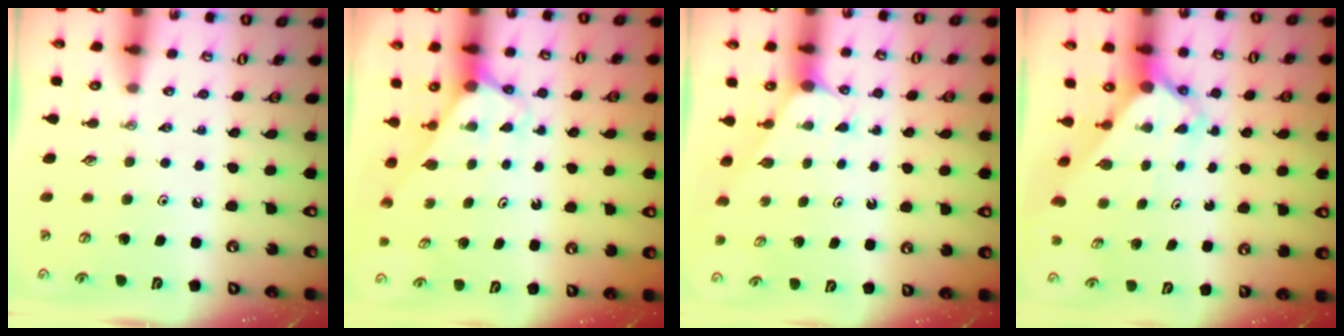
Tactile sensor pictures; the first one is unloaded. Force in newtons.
{"total": 2.7, "press": 2.7, "slide": 0.2}
{"total": 1.0, "press": 0.9, "slide": 0.2}
{"total": 3.0, "press": 3.0, "slide": 0.1}